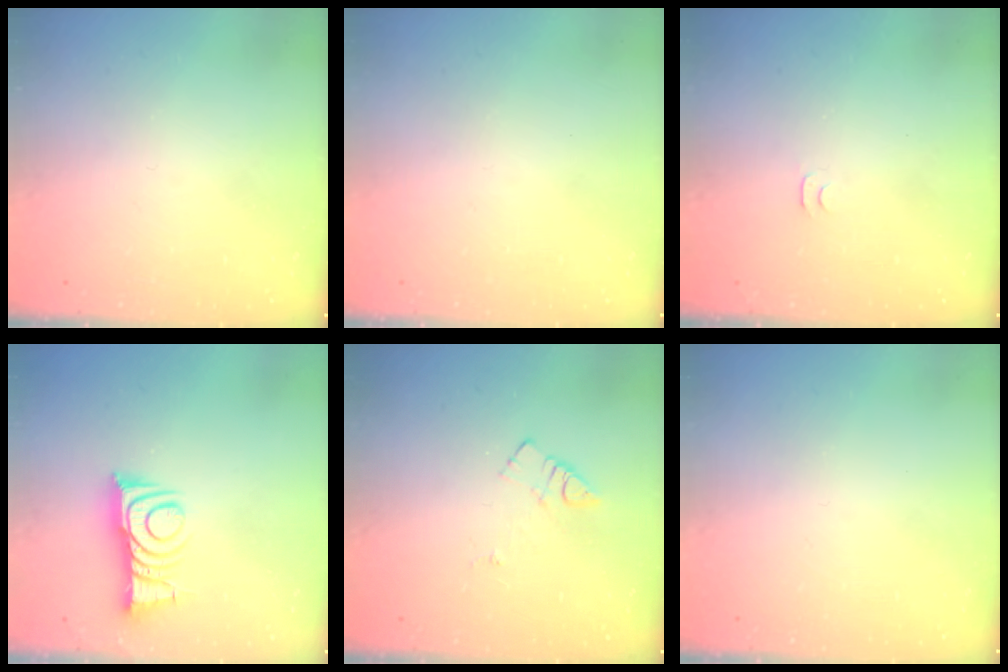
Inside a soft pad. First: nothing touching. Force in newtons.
{"total": 1.5, "press": 1.5, "slide": 0.1}
{"total": 3.4, "press": 3.4, "slide": 0.3}
{"total": 10.4, "press": 10.4, "slide": 0.2}
{"total": 5.9, "press": 5.8, "slide": 0.7}
{"total": 0.0}